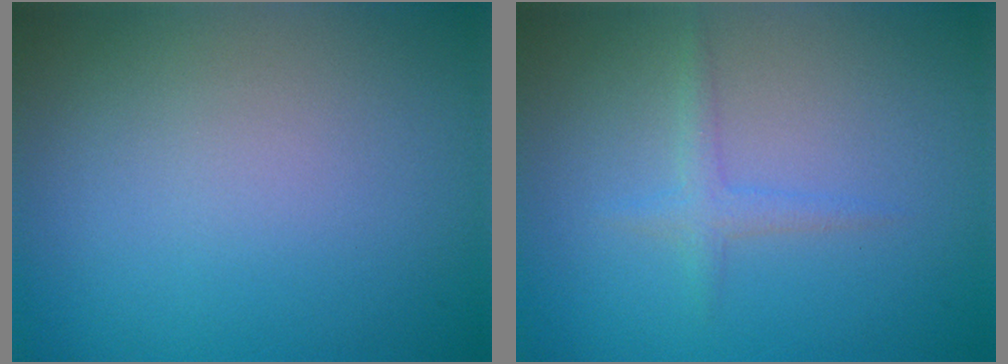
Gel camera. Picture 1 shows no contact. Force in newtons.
{"total": 1.3, "press": 1.3, "slide": 0.1}